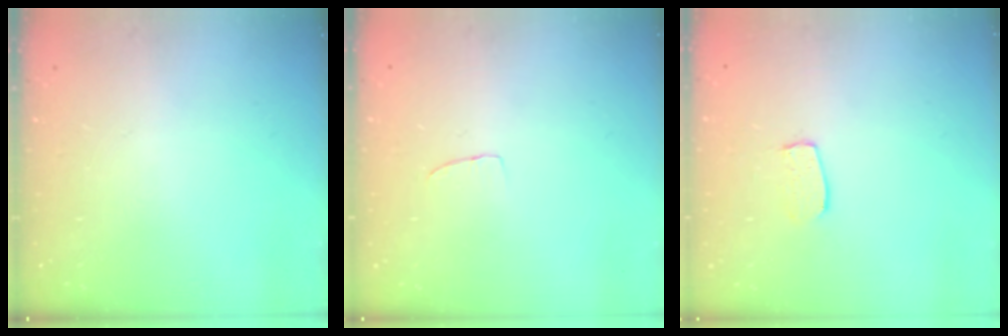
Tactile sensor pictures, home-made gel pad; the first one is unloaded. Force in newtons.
{"total": 3.5, "press": 3.5, "slide": 0.2}
{"total": 5.9, "press": 5.9, "slide": 0.3}